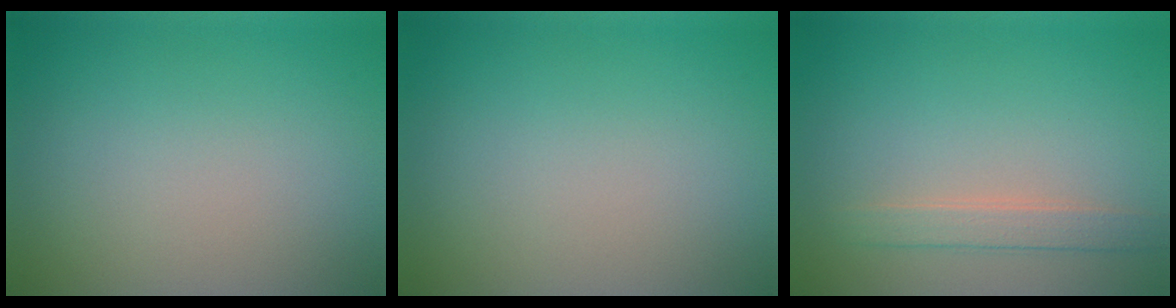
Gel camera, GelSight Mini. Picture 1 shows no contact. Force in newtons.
{"total": 0.0}
{"total": 2.2, "press": 2.2, "slide": 0.1}